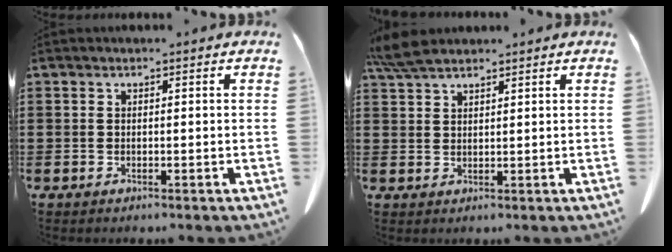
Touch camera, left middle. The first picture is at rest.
{"total": 4.5, "force": [3.6, 1.1, 2.4], "torque": [-0.065, -0.002, 0.066]}